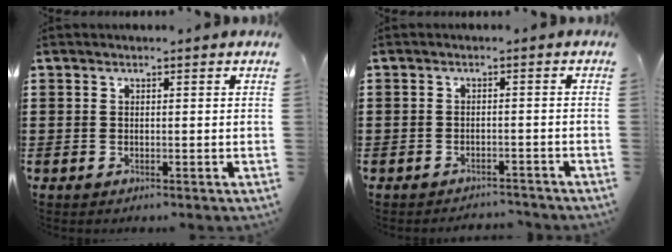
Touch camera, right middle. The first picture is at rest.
{"total": 1.9, "force": [-1.9, 0.2, -0.2], "torque": [-0.004, -0.001, -0.043]}